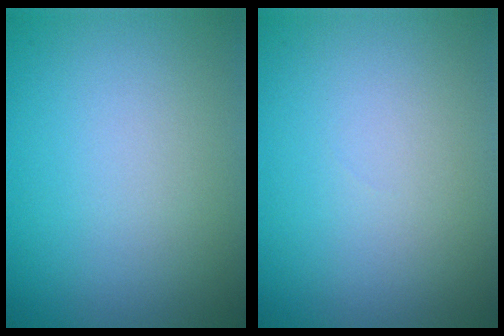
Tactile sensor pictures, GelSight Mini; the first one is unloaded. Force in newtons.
{"total": 0.0}